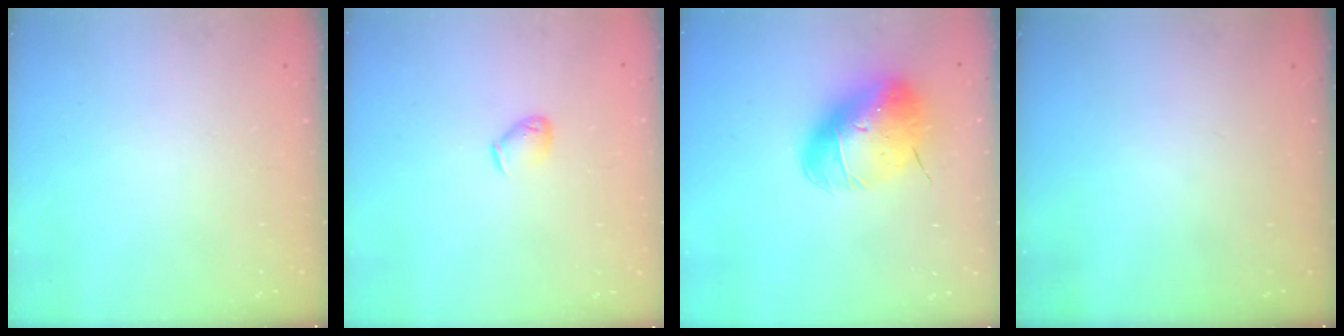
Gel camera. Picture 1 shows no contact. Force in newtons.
{"total": 4.0, "press": 3.9, "slide": 0.9}
{"total": 15.3, "press": 15.1, "slide": 2.5}
{"total": 0.0}